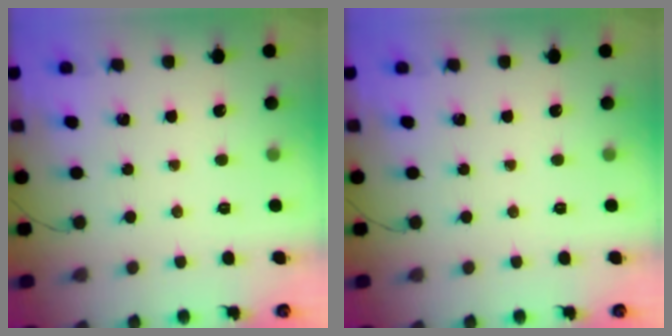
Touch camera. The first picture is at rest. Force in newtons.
{"total": 0.0}